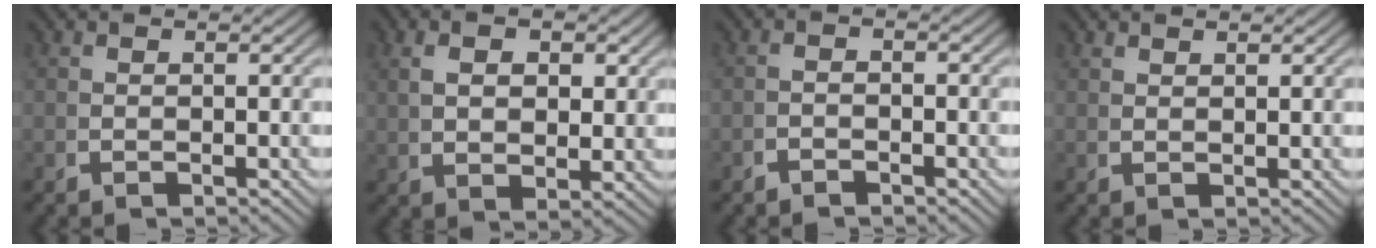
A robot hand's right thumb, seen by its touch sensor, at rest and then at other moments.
{"total": 3.1, "force": [1.4, 1.5, 2.4], "torque": [-0.037, -0.003, 0.036]}
{"total": 1.1, "force": [-1.1, 0.0, 0.2], "torque": [0.003, 0.004, -0.024]}
{"total": 1.2, "force": [1.1, -0.5, 0.1], "torque": [0.002, 0.004, 0.024]}